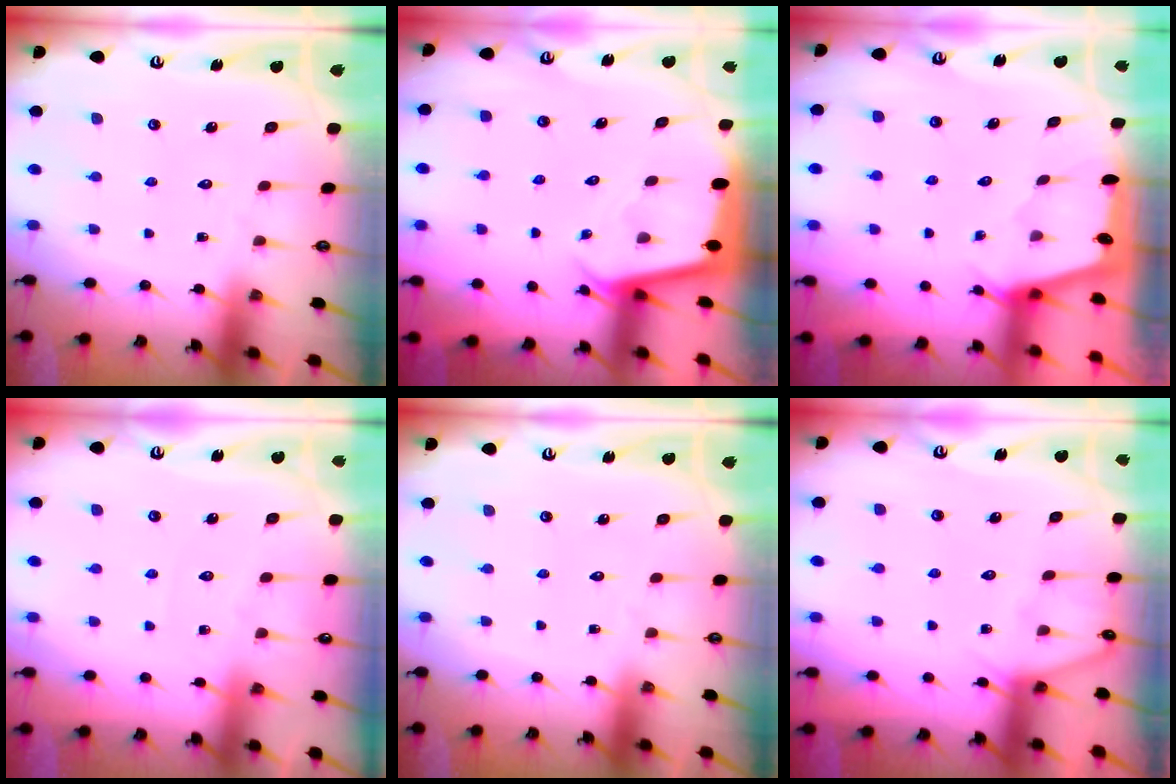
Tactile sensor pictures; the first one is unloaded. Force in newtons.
{"total": 2.5, "press": 2.5, "slide": 0.1}
{"total": 3.4, "press": 3.4, "slide": 0.3}
{"total": 4.4, "press": 4.3, "slide": 0.7}
{"total": 0.0}
{"total": 4.8, "press": 4.7, "slide": 0.6}